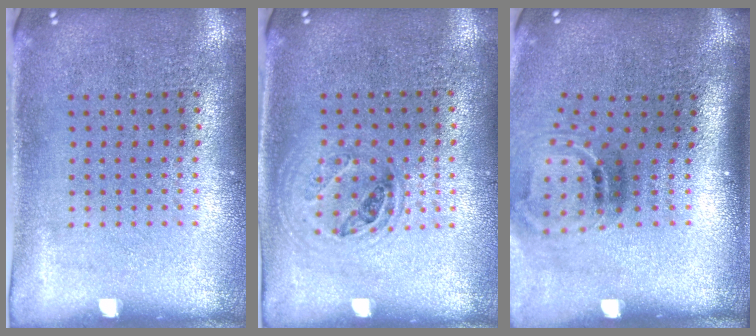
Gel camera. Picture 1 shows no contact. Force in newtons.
{"total": 1.0, "press": 1.0, "slide": 0.4}
{"total": 1.7, "press": 1.0, "slide": 1.3}